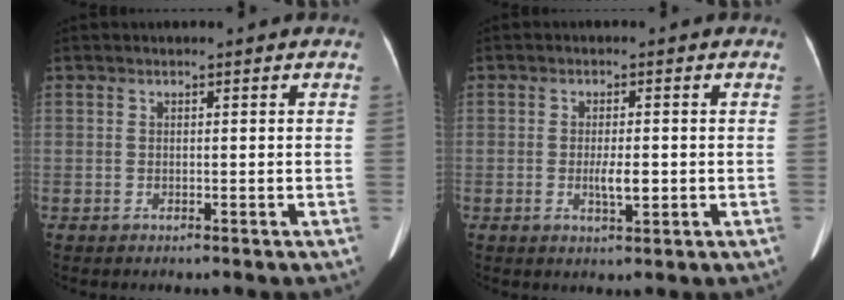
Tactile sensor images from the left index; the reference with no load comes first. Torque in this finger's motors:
{"motor_torque": [0.00, 0.00, 0.01, 0.06]}